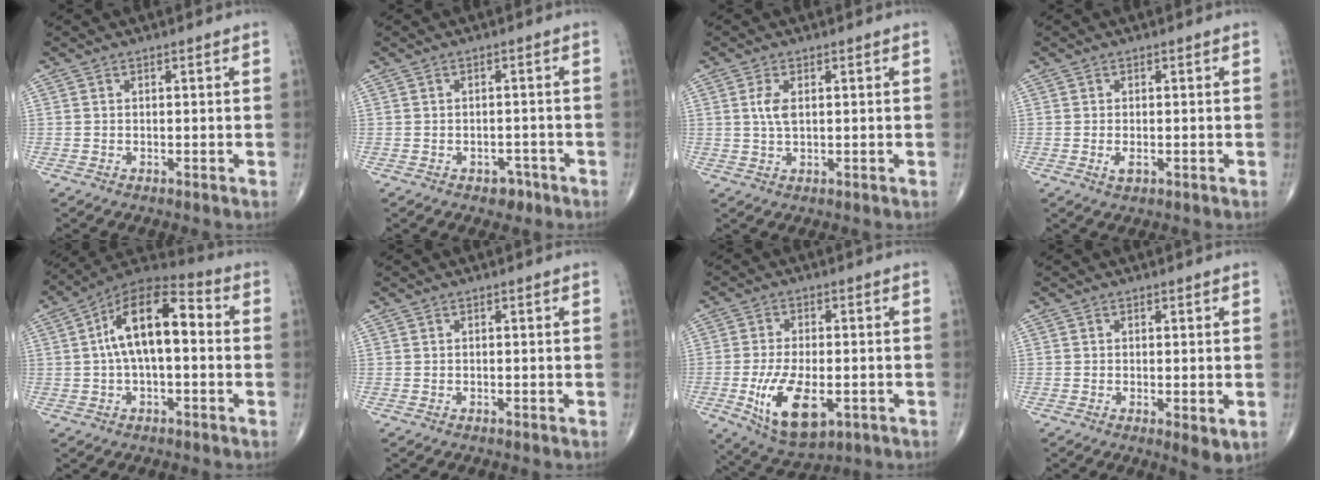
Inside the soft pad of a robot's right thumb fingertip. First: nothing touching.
{"total": 2.8, "force": [-1.7, 1.9, 1.1], "torque": [-0.002, 0.011, -0.020]}
{"total": 3.3, "force": [0.7, 1.6, 2.8], "torque": [-0.062, 0.000, 0.015]}
{"total": 1.8, "force": [-0.5, 0.9, 1.5], "torque": [-0.031, -0.004, -0.009]}
{"total": 14.5, "force": [1.1, 6.8, 12.8], "torque": [-0.213, 0.045, 0.006]}
{"total": 0.0}
{"total": 12.7, "force": [-3.6, 6.3, 10.4], "torque": [-0.185, -0.007, -0.050]}
{"total": 3.4, "force": [-0.6, 1.0, 3.1], "torque": [-0.051, -0.013, -0.010]}